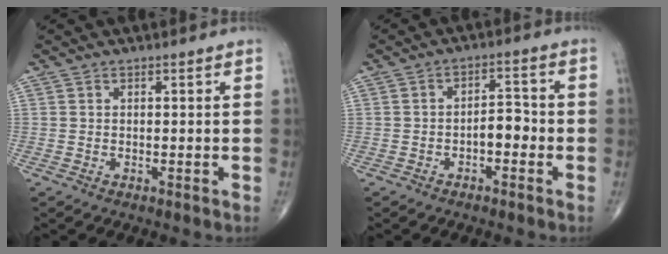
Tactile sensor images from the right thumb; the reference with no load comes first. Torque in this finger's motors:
{"motor_torque": [0.70, 0.94, 0.46, -0.18, 0.06]}